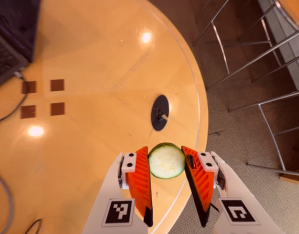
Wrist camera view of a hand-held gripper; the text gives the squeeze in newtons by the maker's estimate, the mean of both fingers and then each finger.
{"total": 10.4, "left": 10.3, "right": 10.5}